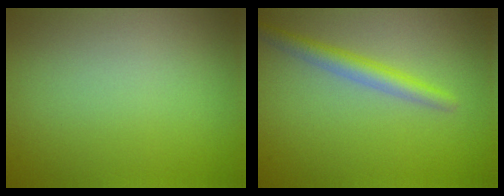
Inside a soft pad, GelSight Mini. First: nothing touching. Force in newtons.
{"total": 2.5, "press": 2.5, "slide": 0.1}